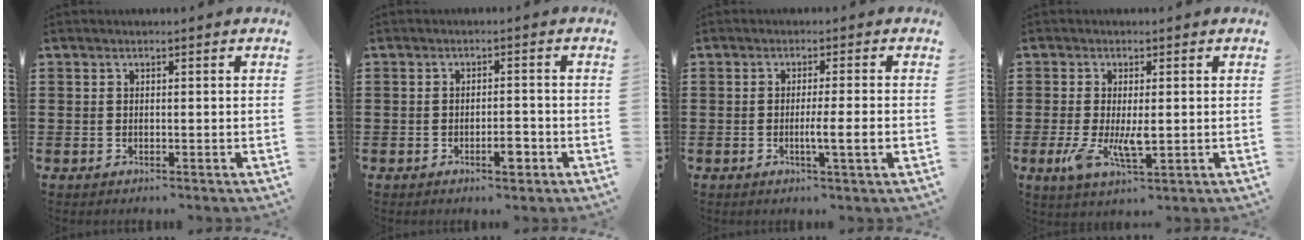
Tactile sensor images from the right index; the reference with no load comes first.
{"total": 3.1, "force": [-1.6, 1.0, 2.5], "torque": [-0.041, 0.003, -0.030]}
{"total": 4.0, "force": [-0.9, -0.3, 3.8], "torque": [-0.064, -0.011, -0.018]}
{"total": 5.7, "force": [-0.7, 2.1, 5.3], "torque": [-0.112, -0.011, -0.013]}